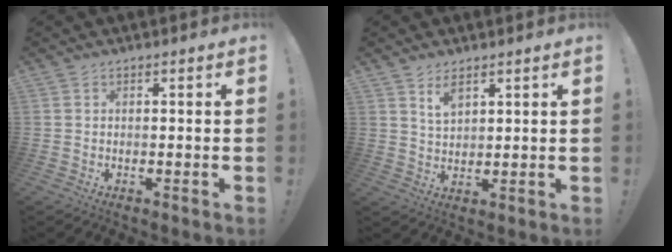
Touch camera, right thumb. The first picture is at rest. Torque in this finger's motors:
{"motor_torque": [0.04, 0.77, 0.05, 0.11, 0.03]}